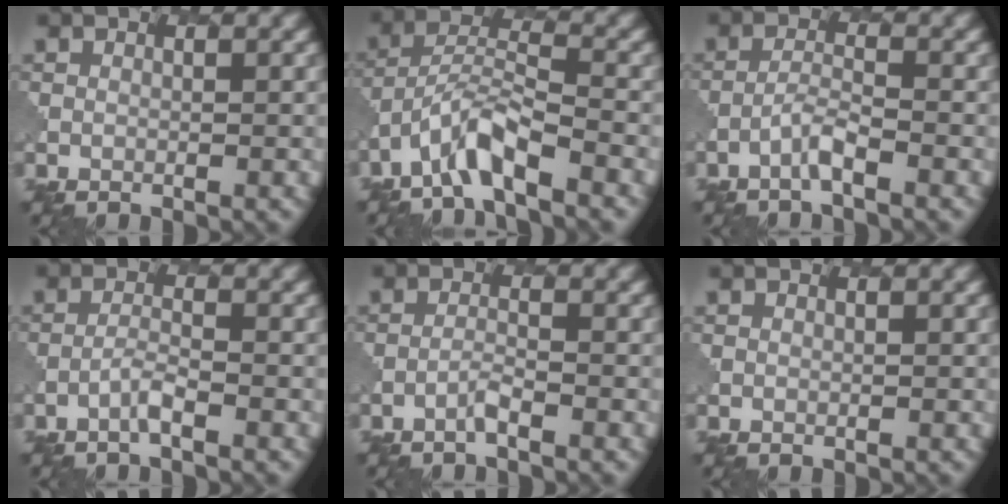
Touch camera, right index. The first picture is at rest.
{"total": 4.4, "force": [-3.2, 0.9, 2.9], "torque": [-0.056, 0.005, -0.066]}
{"total": 1.7, "force": [-1.2, 0.1, 1.2], "torque": [-0.027, 0.006, -0.032]}
{"total": 1.2, "force": [-0.8, 0.1, 0.9], "torque": [-0.020, 0.005, -0.022]}
{"total": 0.9, "force": [-0.7, 0.0, 0.5], "torque": [-0.011, 0.004, -0.018]}
{"total": 0.0}